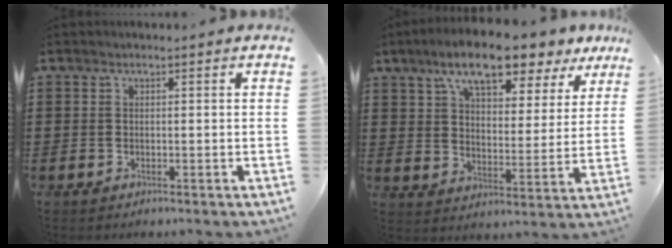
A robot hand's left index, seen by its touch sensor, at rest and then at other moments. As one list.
[{"total": 10.2, "force": [8.0, 2.3, 6.0], "torque": [-0.119, -0.023, 0.136]}]